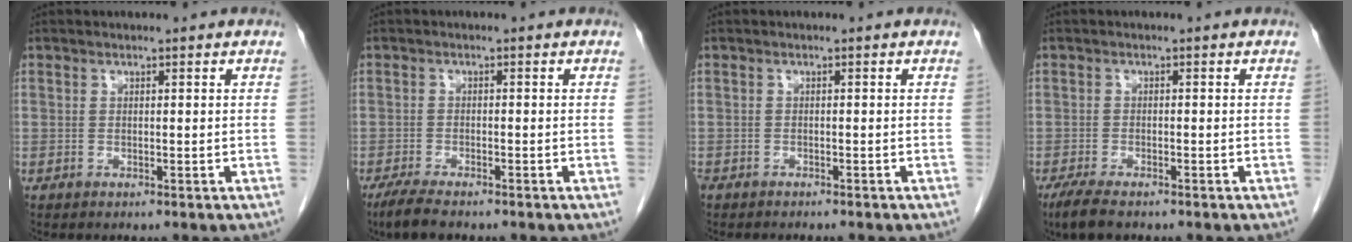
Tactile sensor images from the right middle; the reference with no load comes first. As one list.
[{"total": 4.3, "force": [-3.4, 0.8, 2.5], "torque": [-0.051, -0.011, -0.055]}, {"total": 3.6, "force": [-3.2, 1.1, 1.3], "torque": [-0.020, -0.007, -0.046]}, {"total": 4.2, "force": [-3.1, 1.1, 2.7], "torque": [-0.055, -0.011, -0.049]}]